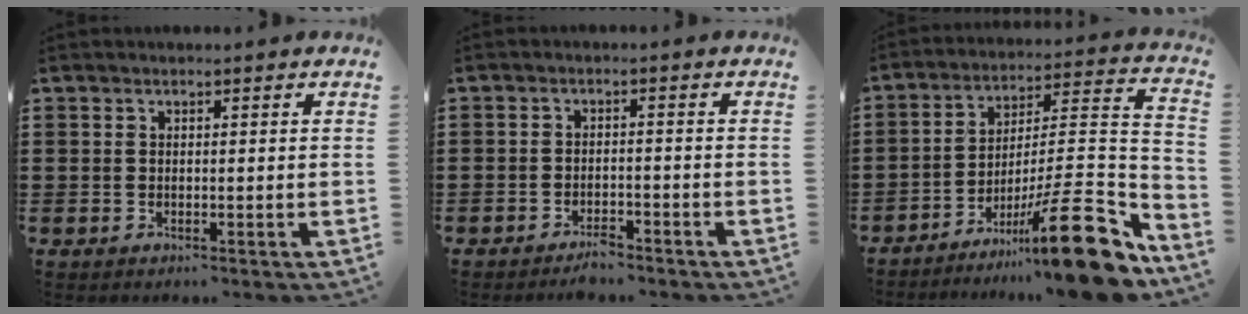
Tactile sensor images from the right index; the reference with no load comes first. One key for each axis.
{"total": 2.3, "fx": -2.2, "fy": 0.4, "fz": 0.6, "tx": -0.016, "ty": 0.001, "tz": -0.044}
{"total": 18.8, "fx": -11.1, "fy": 3.7, "fz": 14.8, "tx": -0.191, "ty": 0.043, "tz": -0.179}